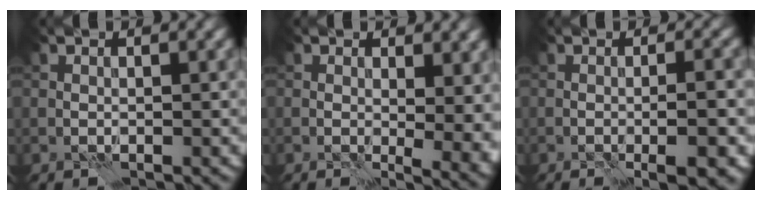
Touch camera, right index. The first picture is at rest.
{"total": 6.8, "force": [1.5, 3.4, 5.8], "torque": [-0.034, 0.000, 0.031]}
{"total": 4.5, "force": [-0.9, 1.1, 4.3], "torque": [-0.049, 0.002, -0.010]}